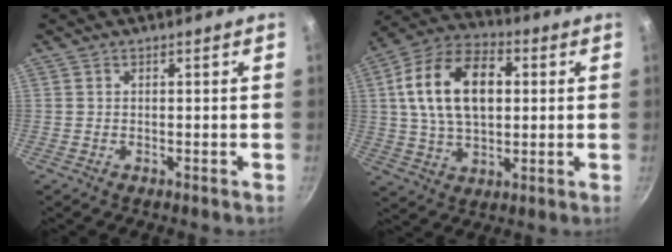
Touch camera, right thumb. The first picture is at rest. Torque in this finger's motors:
{"motor_torque": [-0.63, 1.44, 0.83, 0.20, 0.16]}